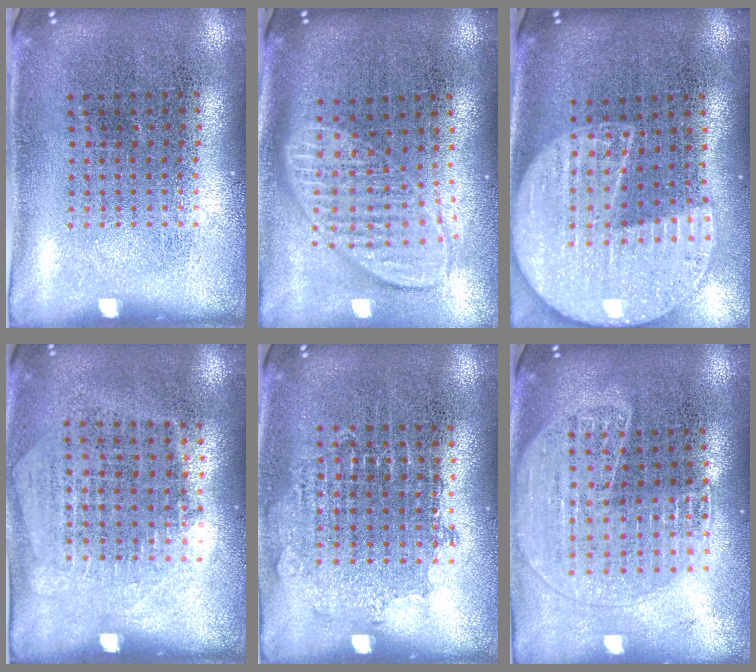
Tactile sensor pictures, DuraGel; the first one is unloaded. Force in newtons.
{"total": 1.9, "press": 1.5, "slide": 1.1}
{"total": 2.2, "press": 1.9, "slide": 1.1}
{"total": 1.3, "press": 1.1, "slide": 0.6}
{"total": 0.7, "press": 0.7, "slide": 0.2}
{"total": 1.8, "press": 1.7, "slide": 0.7}